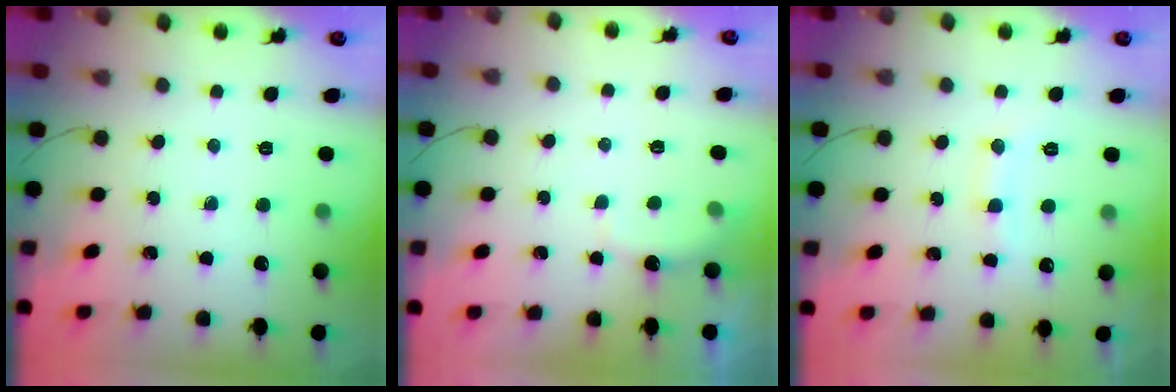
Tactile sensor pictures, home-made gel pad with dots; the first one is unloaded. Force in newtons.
{"total": 3.0, "press": 2.9, "slide": 0.8}
{"total": 9.4, "press": 9.3, "slide": 1.3}